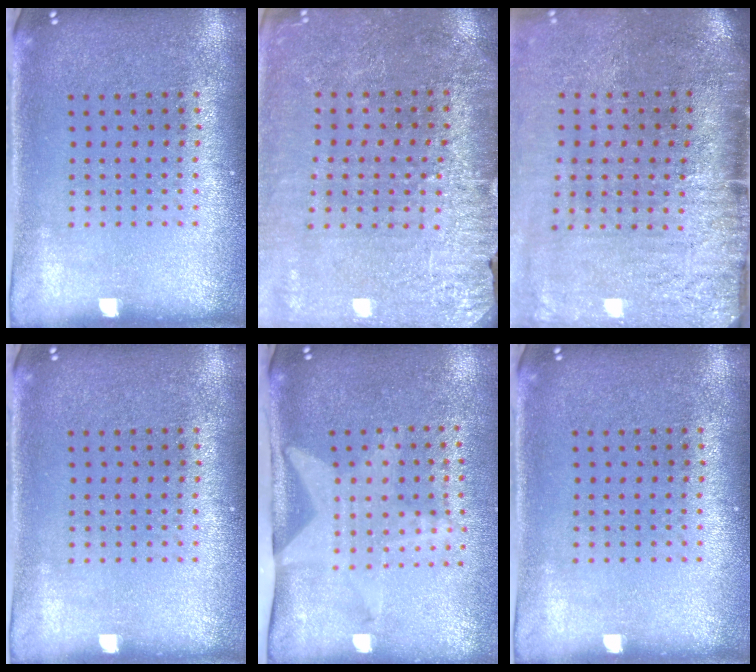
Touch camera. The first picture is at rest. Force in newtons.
{"total": 2.9, "press": 2.9, "slide": 0.3}
{"total": 4.5, "press": 3.7, "slide": 2.6}
{"total": 0.0}
{"total": 2.1, "press": 1.5, "slide": 1.4}
{"total": 0.0}